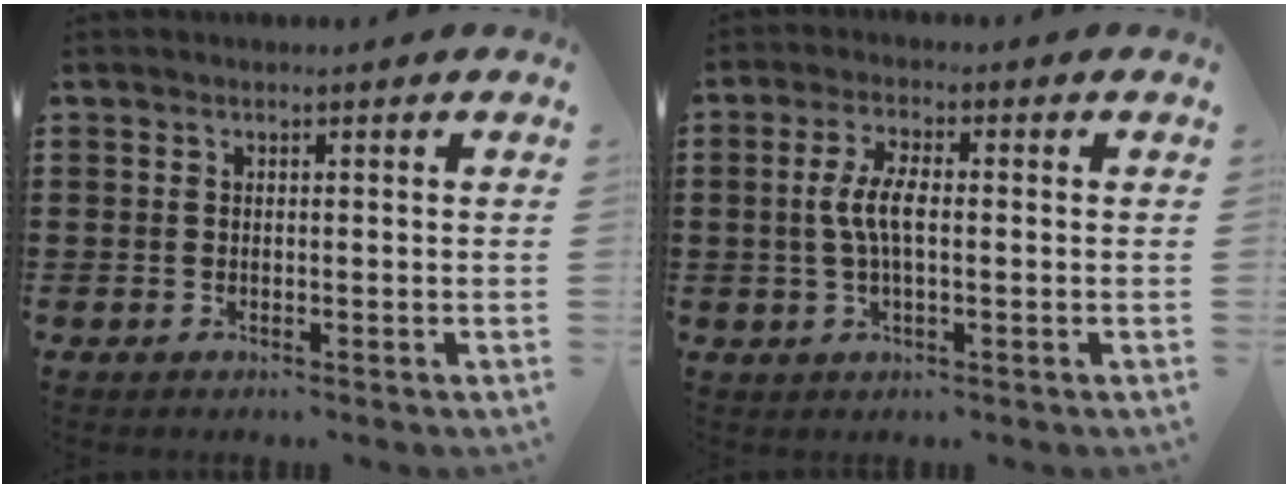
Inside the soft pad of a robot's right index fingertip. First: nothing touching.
{"total": 5.1, "force": [-0.2, 1.8, 4.8], "torque": [-0.109, -0.004, -0.013]}